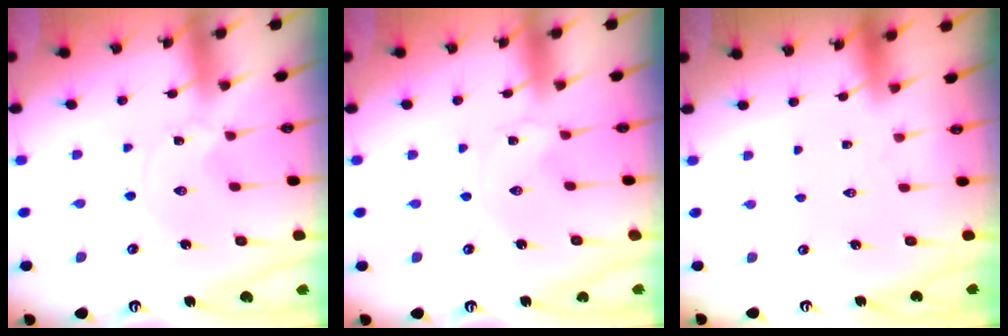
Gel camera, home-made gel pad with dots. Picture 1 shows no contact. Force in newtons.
{"total": 0.7, "press": 0.7, "slide": 0.1}
{"total": 1.6, "press": 1.6, "slide": 0.1}